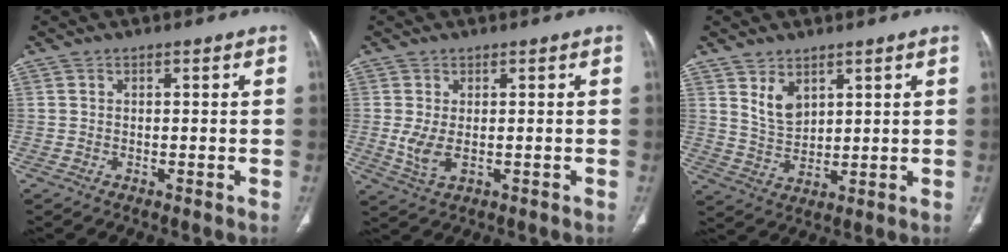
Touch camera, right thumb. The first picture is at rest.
{"total": 4.1, "force": [-0.3, 2.1, 3.5], "torque": [-0.078, -0.011, 0.001]}
{"total": 5.5, "force": [3.0, 3.3, 3.3], "torque": [-0.045, -0.026, 0.067]}